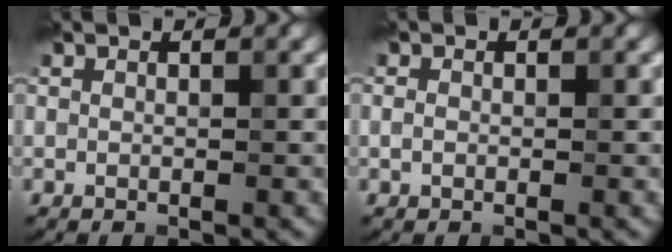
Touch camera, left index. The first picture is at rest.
{"total": 0.7, "force": [-0.2, 0.5, 0.4], "torque": [-0.010, 0.003, -0.006]}